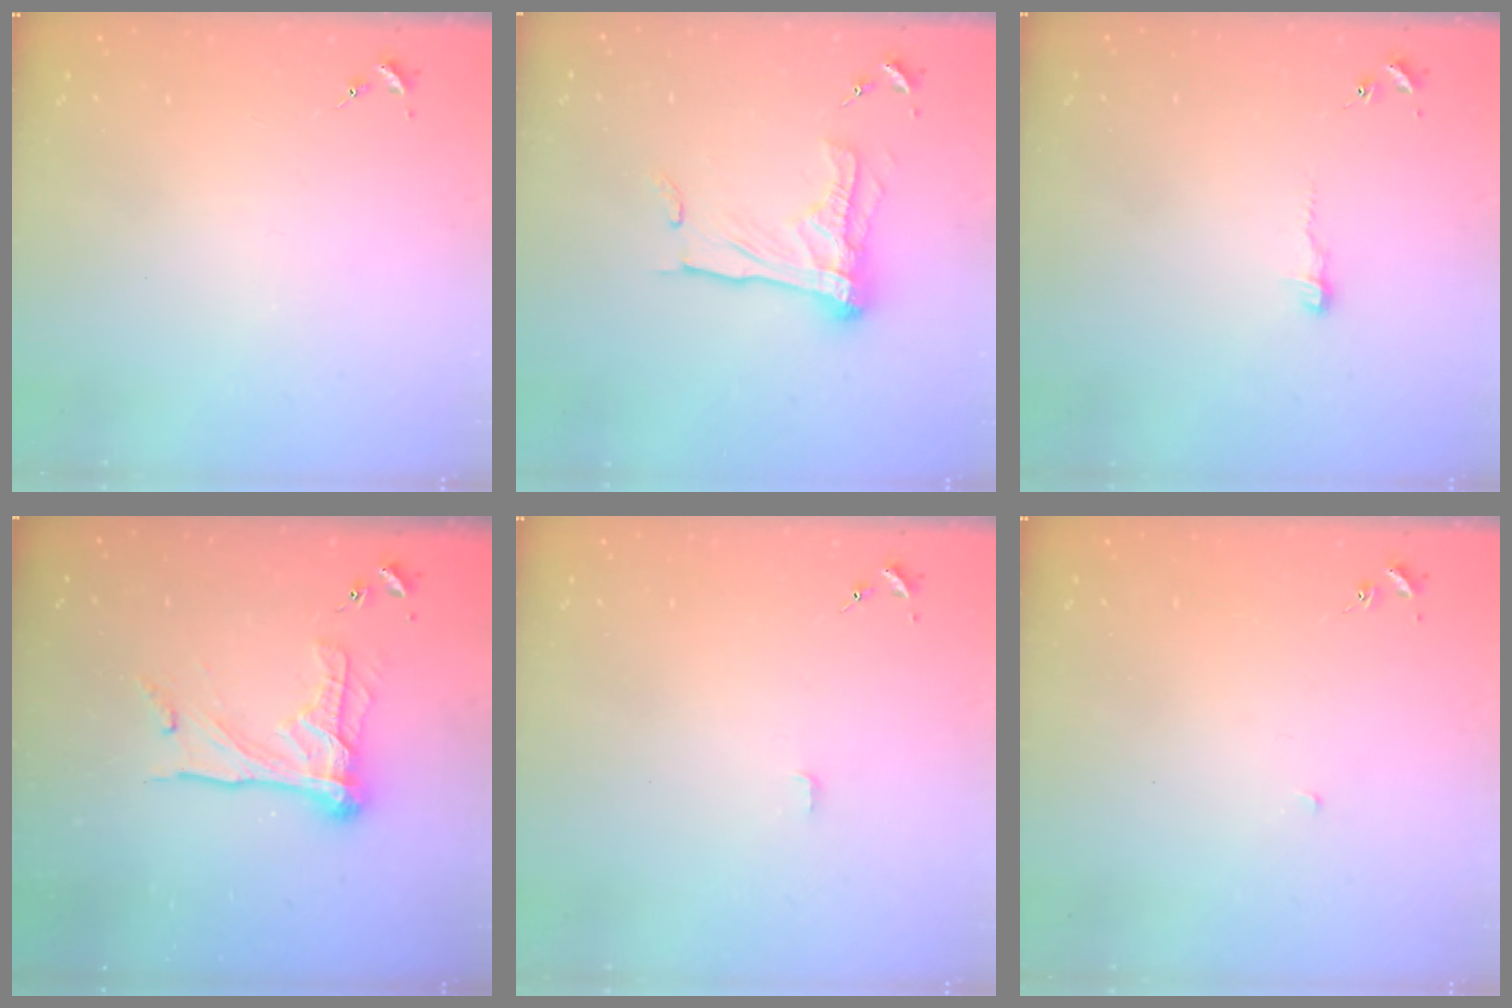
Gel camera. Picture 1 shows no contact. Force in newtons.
{"total": 14.7, "press": 14.6, "slide": 1.3}
{"total": 3.6, "press": 3.6, "slide": 0.3}
{"total": 16.2, "press": 16.1, "slide": 1.5}
{"total": 2.8, "press": 2.8, "slide": 0.2}
{"total": 1.6, "press": 1.6, "slide": 0.1}